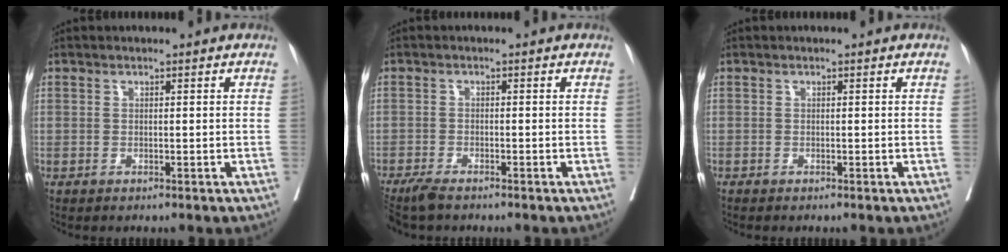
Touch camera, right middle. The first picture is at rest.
{"total": 3.9, "force": [-3.2, 0.8, 2.1], "torque": [-0.038, -0.010, -0.056]}
{"total": 0.0}